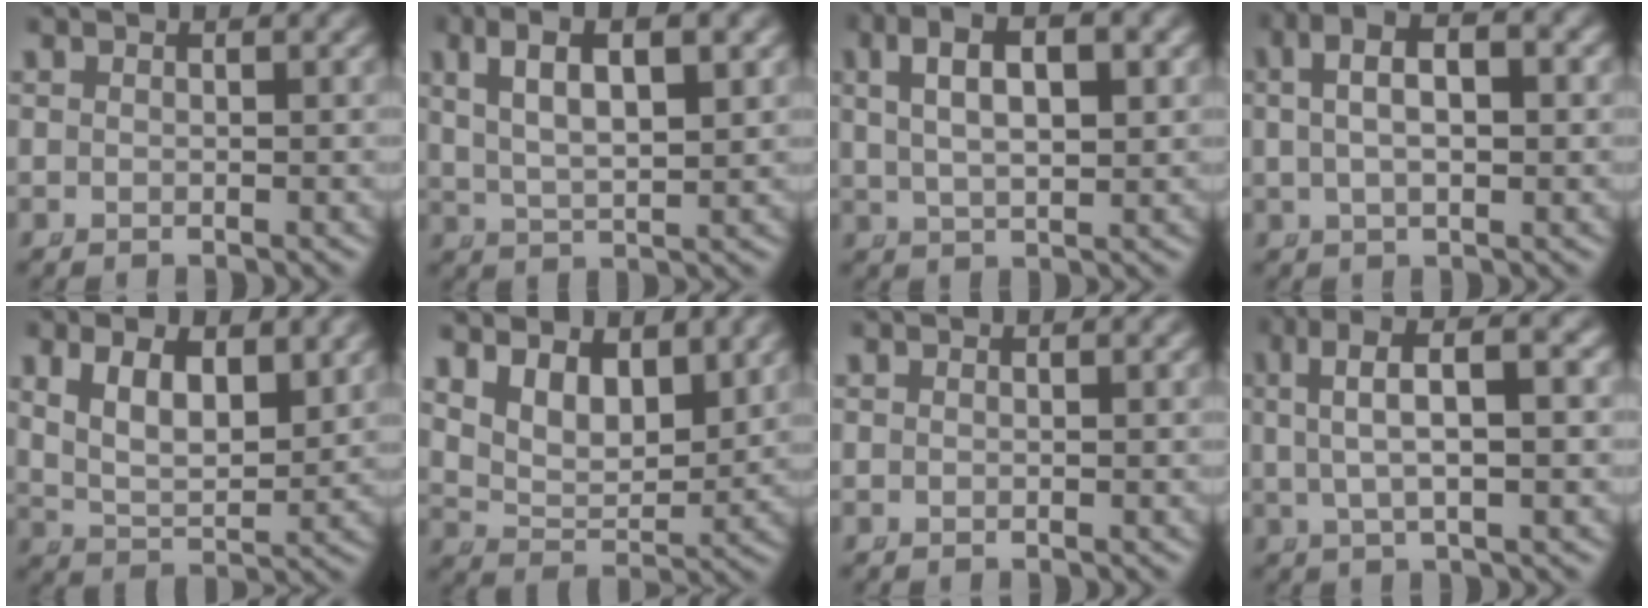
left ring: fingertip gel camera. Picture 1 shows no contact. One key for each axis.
{"total": 5.9, "fx": 2.6, "fy": 2.5, "fz": 4.7, "tx": -0.081, "ty": 0.011, "tz": 0.046}
{"total": 6.5, "fx": 2.8, "fy": 3.0, "fz": 5.0, "tx": -0.076, "ty": 0.020, "tz": 0.042}
{"total": 5.9, "fx": 2.0, "fy": 2.9, "fz": 4.8, "tx": -0.059, "ty": 0.027, "tz": 0.018}
{"total": 6.0, "fx": 1.9, "fy": 3.9, "fz": 4.1, "tx": -0.073, "ty": -0.013, "tz": 0.034}
{"total": 7.4, "fx": 3.6, "fy": 5.0, "fz": 4.2, "tx": -0.078, "ty": -0.009, "tz": 0.056}
{"total": 0.0}
{"total": 6.2, "fx": 2.4, "fy": 2.1, "fz": 5.3, "tx": -0.084, "ty": 0.023, "tz": 0.032}